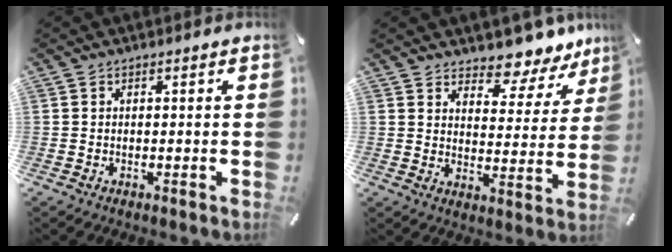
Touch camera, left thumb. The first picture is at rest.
{"total": 9.5, "force": [8.6, 3.5, 2.1], "torque": [-0.022, -0.091, 0.147]}